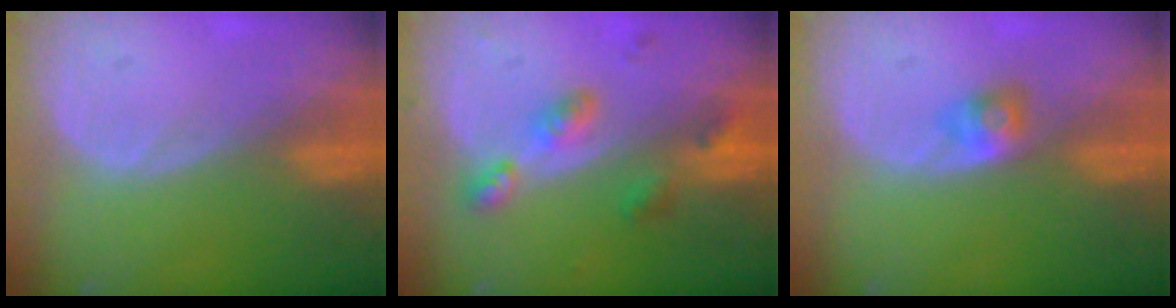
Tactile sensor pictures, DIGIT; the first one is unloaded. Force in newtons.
{"total": 5.2, "press": 5.1, "slide": 0.7}
{"total": 2.7, "press": 2.4, "slide": 1.1}